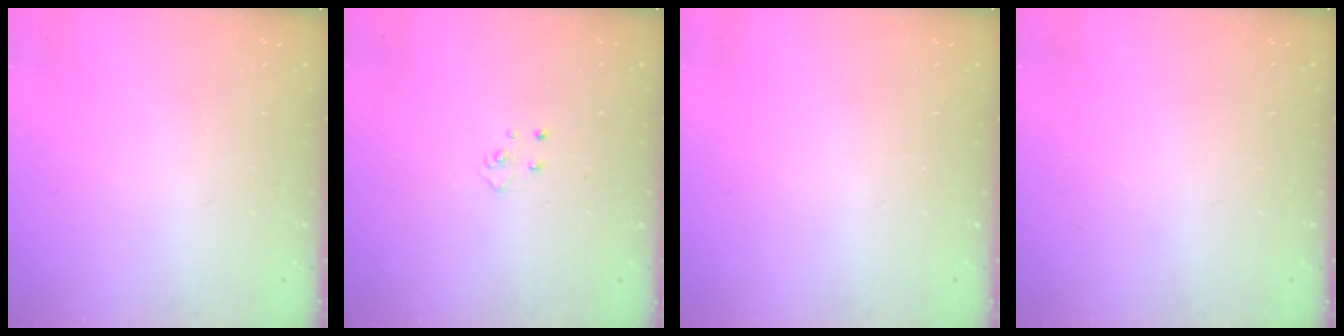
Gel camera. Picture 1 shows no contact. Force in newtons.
{"total": 3.3, "press": 3.3, "slide": 0.4}
{"total": 0.0}
{"total": 0.0}